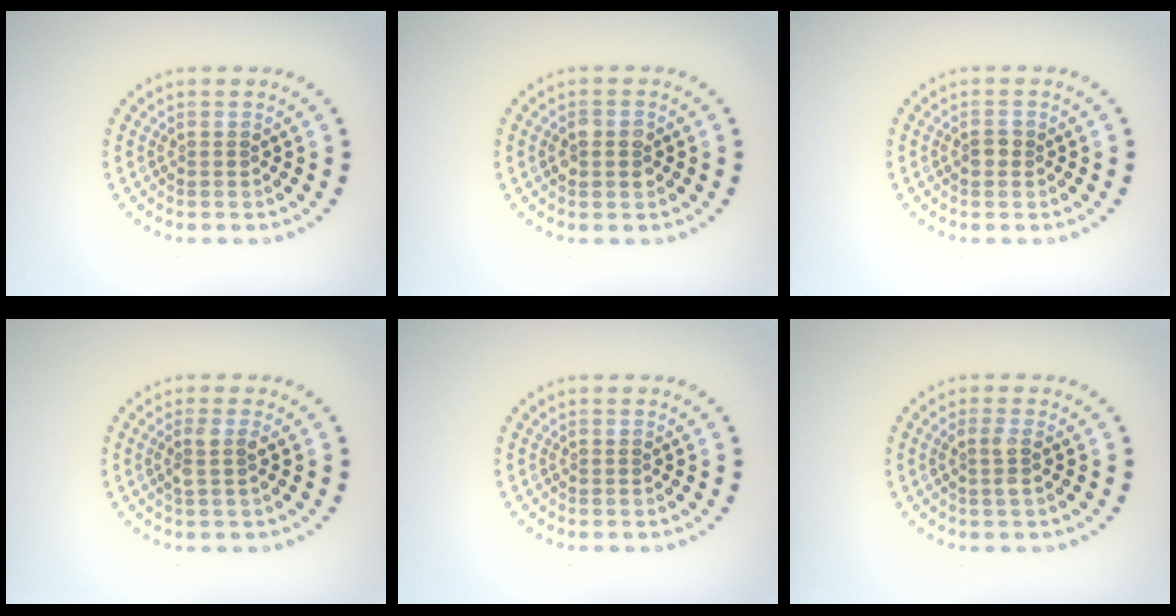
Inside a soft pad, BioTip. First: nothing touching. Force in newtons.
{"total": 2.2, "press": 2.1, "slide": 0.1}
{"total": 1.1, "press": 1.1, "slide": 0.1}
{"total": 1.6, "press": 1.3, "slide": 0.9}
{"total": 0.0}
{"total": 1.5, "press": 1.2, "slide": 0.8}